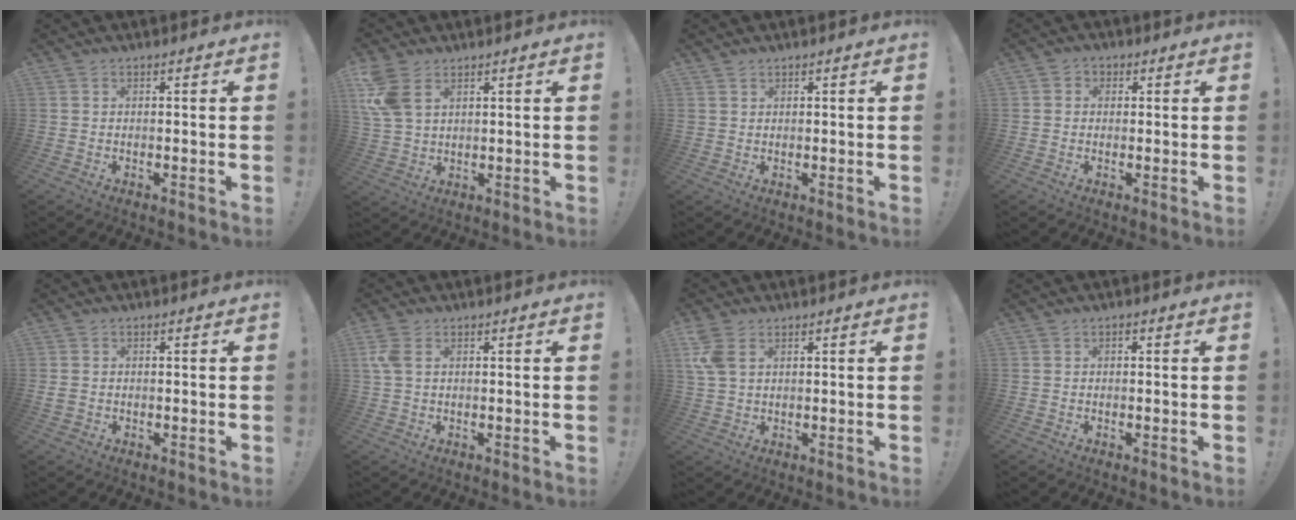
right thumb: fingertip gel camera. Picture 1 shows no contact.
{"total": 8.2, "force": [4.0, 5.1, 5.1], "torque": [-0.103, -0.011, 0.079]}
{"total": 1.4, "force": [1.0, 0.9, 0.3], "torque": [0.001, -0.005, 0.019]}
{"total": 2.6, "force": [-0.3, 2.3, 1.2], "torque": [-0.016, 0.007, -0.006]}
{"total": 1.8, "force": [-0.1, 1.5, 1.1], "torque": [-0.017, 0.004, 0.001]}
{"total": 4.2, "force": [1.4, 2.5, 3.0], "torque": [-0.070, 0.006, 0.027]}
{"total": 6.2, "force": [2.6, 3.9, 4.1], "torque": [-0.082, -0.007, 0.049]}
{"total": 0.6, "force": [-0.3, 0.4, 0.3], "torque": [-0.002, 0.001, -0.007]}